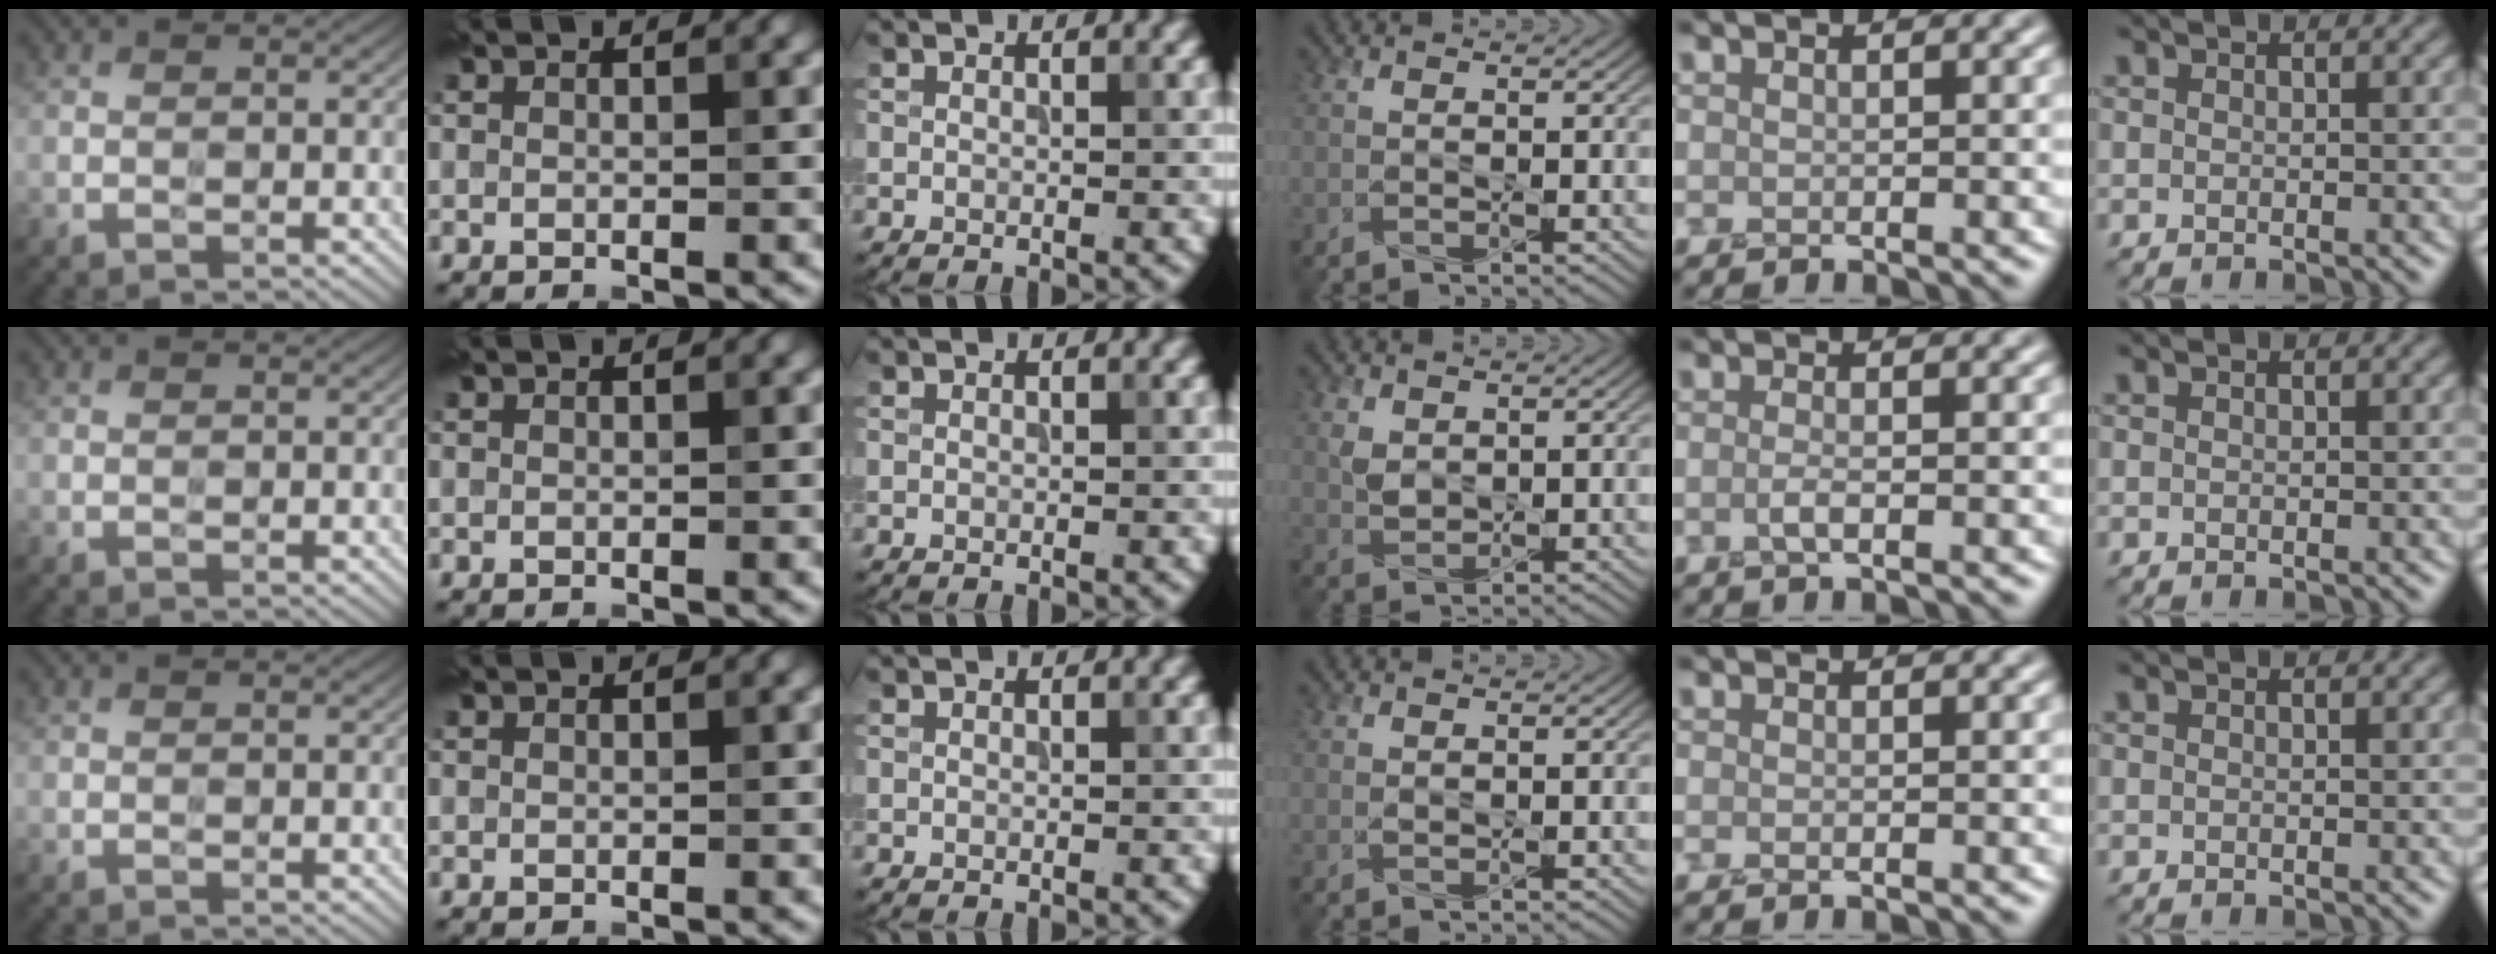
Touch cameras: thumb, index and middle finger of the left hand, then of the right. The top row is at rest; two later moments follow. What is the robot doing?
{"motion": "squeeze", "object": "tweezer"}